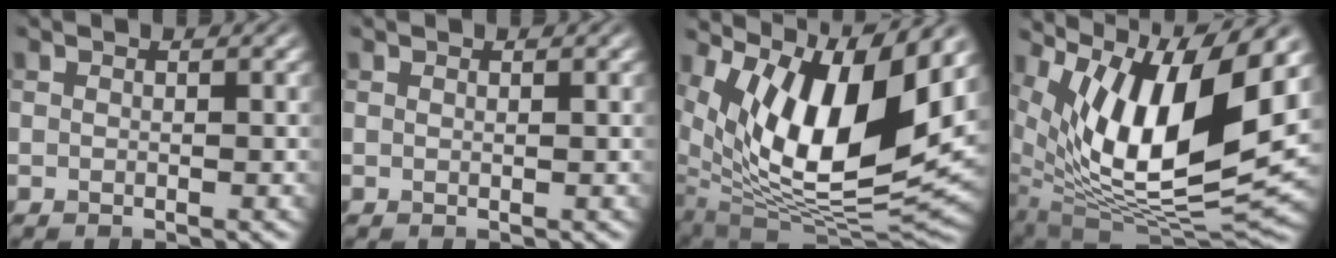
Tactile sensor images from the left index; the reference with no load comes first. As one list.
[{"total": 0.0}, {"total": 13.2, "force": [5.3, 5.2, 10.9], "torque": [-0.187, -0.009, 0.099]}, {"total": 14.2, "force": [4.9, 5.0, 12.4], "torque": [-0.216, -0.003, 0.089]}]